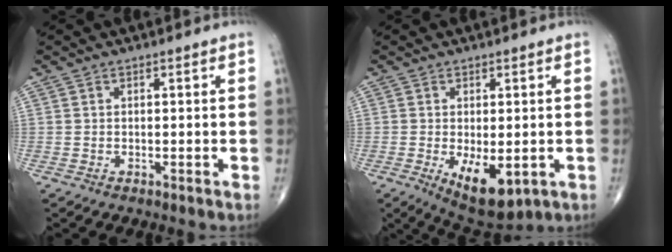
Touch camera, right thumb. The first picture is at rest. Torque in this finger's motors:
{"motor_torque": [-0.07, 0.75, 0.49, 0.31, 0.23]}